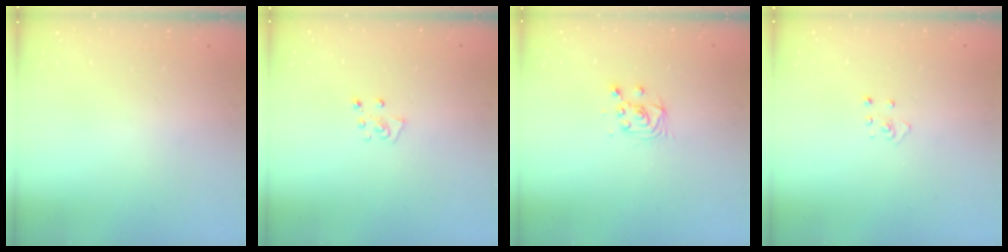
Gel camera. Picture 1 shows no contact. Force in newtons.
{"total": 4.7, "press": 4.7, "slide": 0.5}
{"total": 4.2, "press": 4.2, "slide": 0.5}
{"total": 2.9, "press": 2.9, "slide": 0.2}